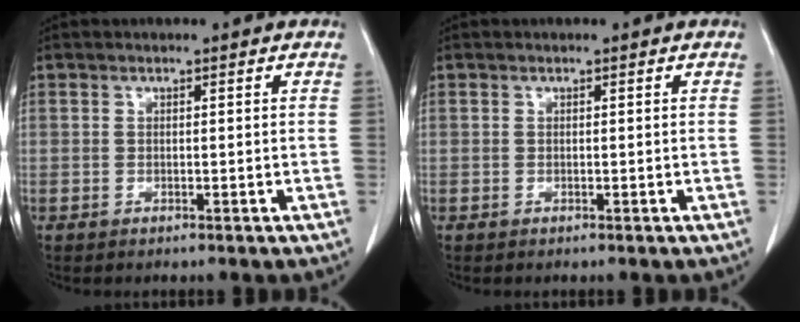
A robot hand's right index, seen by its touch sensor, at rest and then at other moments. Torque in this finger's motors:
{"motor_torque": [0.00, 0.00, 0.00, 0.00]}